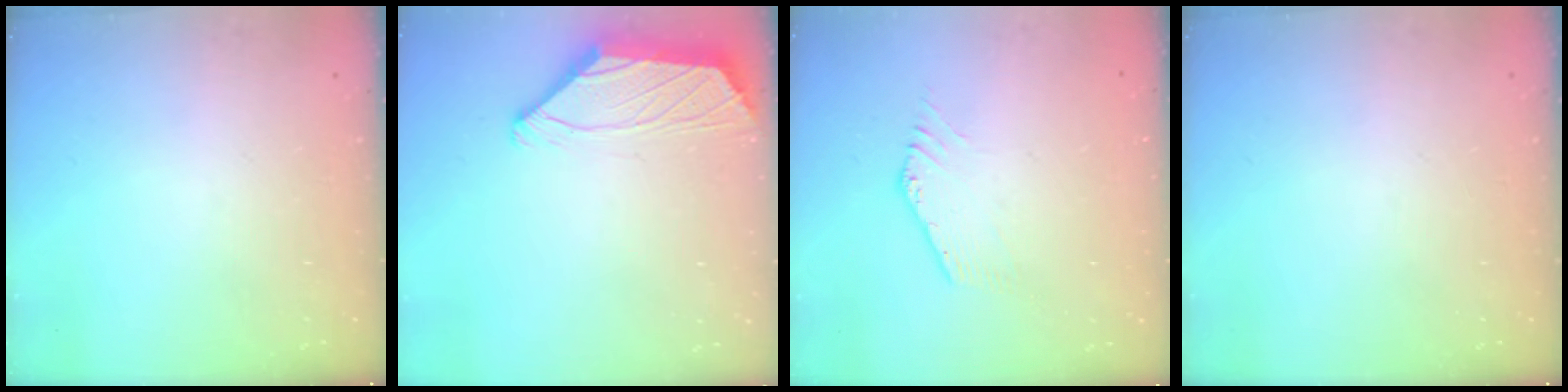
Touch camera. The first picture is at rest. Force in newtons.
{"total": 2.2, "press": 2.1, "slide": 0.7}
{"total": 1.0, "press": 1.0, "slide": 0.1}
{"total": 0.0}